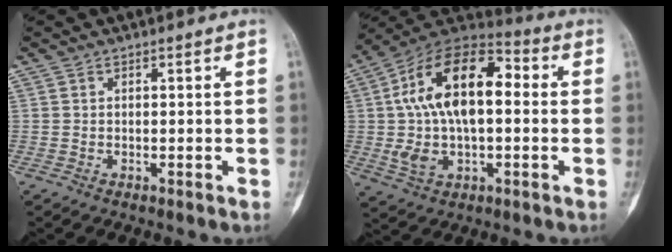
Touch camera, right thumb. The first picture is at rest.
{"total": 21.2, "force": [1.6, 11.9, 17.5], "torque": [-0.293, 0.035, 0.024]}